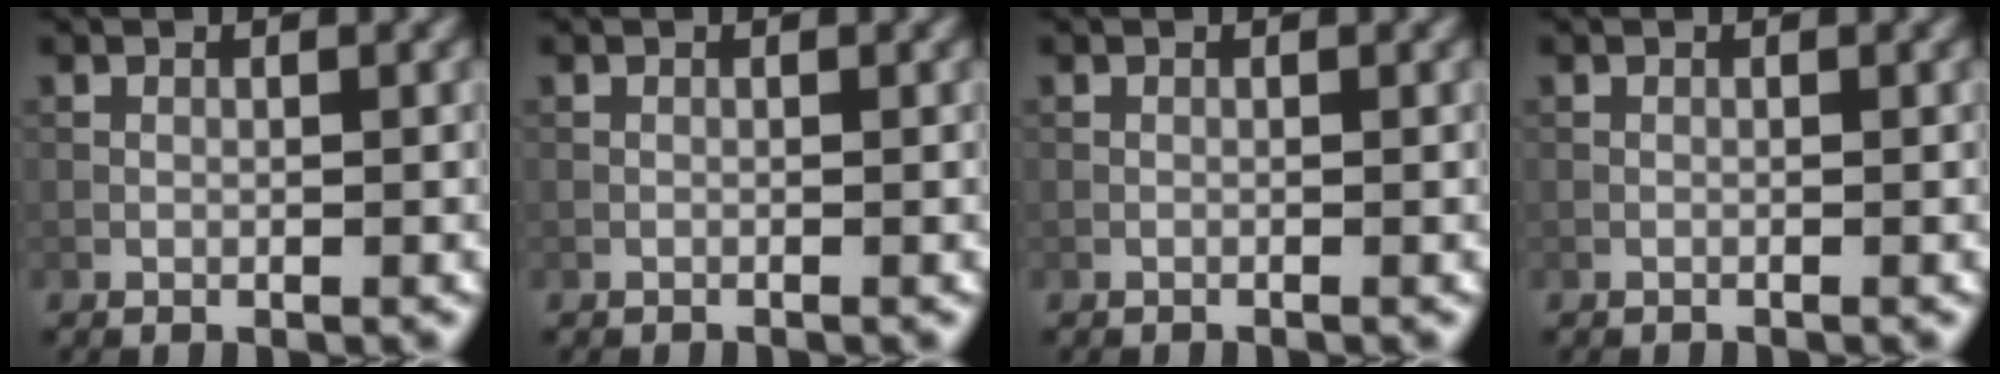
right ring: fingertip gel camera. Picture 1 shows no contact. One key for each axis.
{"total": 0.0}
{"total": 0.0}
{"total": 0.0}